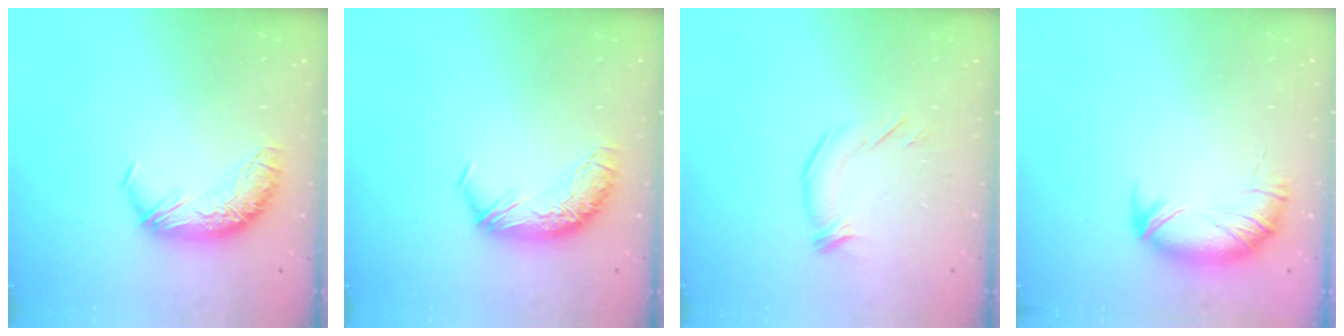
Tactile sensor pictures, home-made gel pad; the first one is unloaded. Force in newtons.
{"total": 0.0}
{"total": 2.6, "press": 2.0, "slide": 1.7}
{"total": 4.7, "press": 4.6, "slide": 1.1}